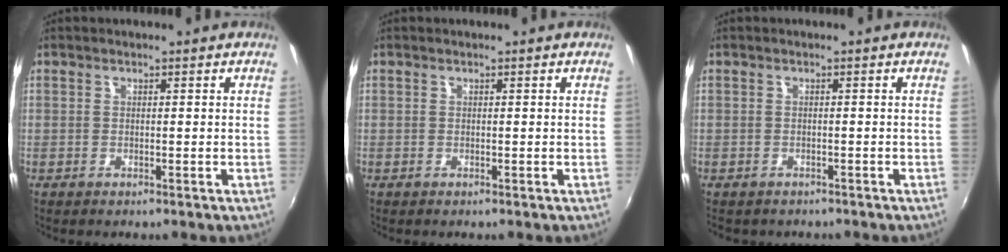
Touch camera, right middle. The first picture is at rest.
{"total": 0.0}
{"total": 1.8, "force": [-1.4, 1.0, 0.4], "torque": [-0.013, -0.006, -0.019]}